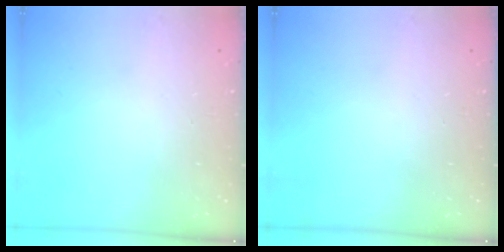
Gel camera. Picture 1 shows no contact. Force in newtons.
{"total": 0.0}